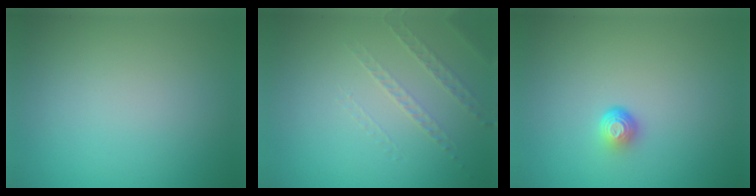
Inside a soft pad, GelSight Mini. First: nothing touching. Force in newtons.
{"total": 1.3, "press": 0.9, "slide": 0.9}
{"total": 1.7, "press": 1.1, "slide": 1.3}